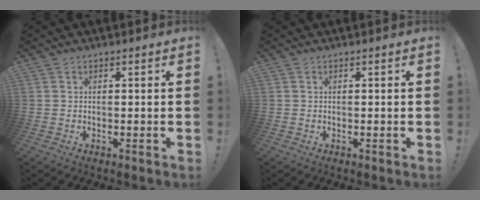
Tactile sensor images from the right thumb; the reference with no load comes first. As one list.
[{"total": 0.0}]